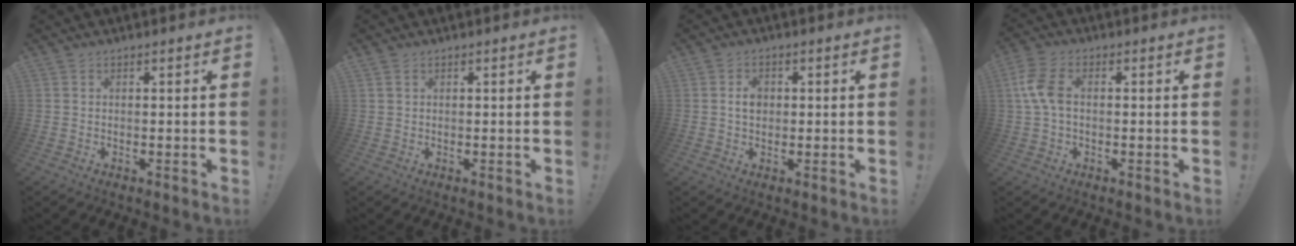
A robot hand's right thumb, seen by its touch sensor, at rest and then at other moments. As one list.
[{"total": 1.4, "force": [0.8, 1.0, 0.6], "torque": [-0.013, 0.002, 0.016]}, {"total": 3.8, "force": [0.3, 2.8, 2.6], "torque": [-0.028, -0.001, 0.000]}, {"total": 8.0, "force": [0.4, 4.6, 6.5], "torque": [-0.142, 0.007, 0.010]}]